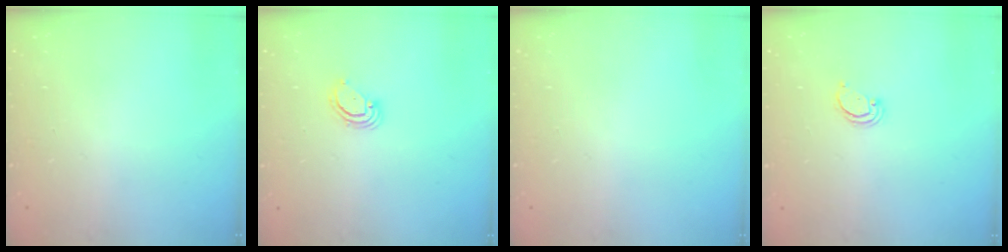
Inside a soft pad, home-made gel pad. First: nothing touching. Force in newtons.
{"total": 2.9, "press": 2.9, "slide": 0.2}
{"total": 0.0}
{"total": 2.2, "press": 2.2, "slide": 0.2}